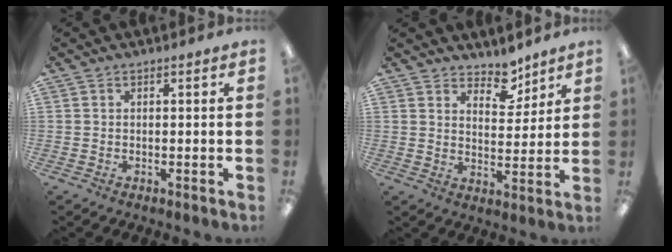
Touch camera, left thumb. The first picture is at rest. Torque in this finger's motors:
{"motor_torque": [0.40, 0.39, -0.27, 0.18, 0.00]}